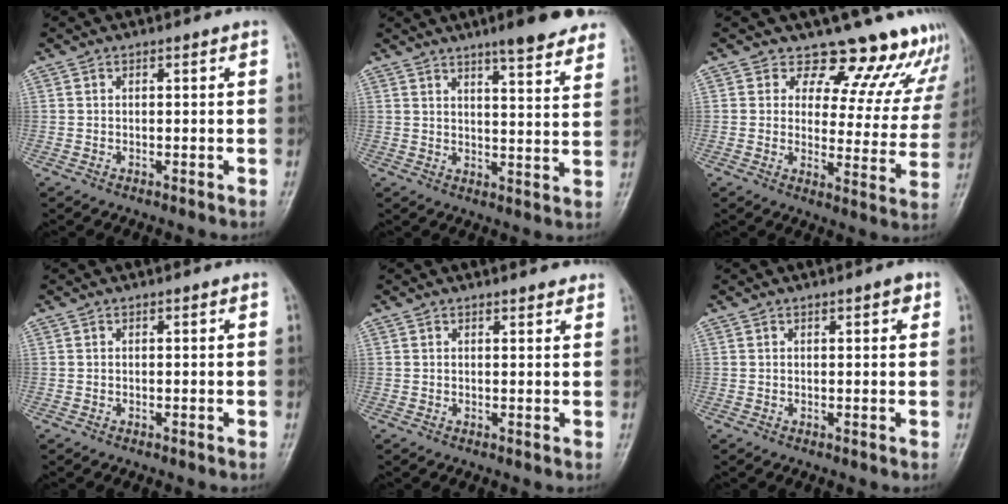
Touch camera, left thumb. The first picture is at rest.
{"total": 12.1, "force": [9.2, 2.0, 7.6], "torque": [-0.077, -0.041, 0.112]}
{"total": 15.0, "force": [13.6, 5.9, 2.7], "torque": [0.023, -0.105, 0.140]}
{"total": 0.0}
{"total": 1.7, "force": [1.5, 0.5, 0.6], "torque": [-0.003, -0.006, 0.018]}
{"total": 1.7, "force": [0.9, 0.6, 1.3], "torque": [-0.014, -0.001, 0.010]}